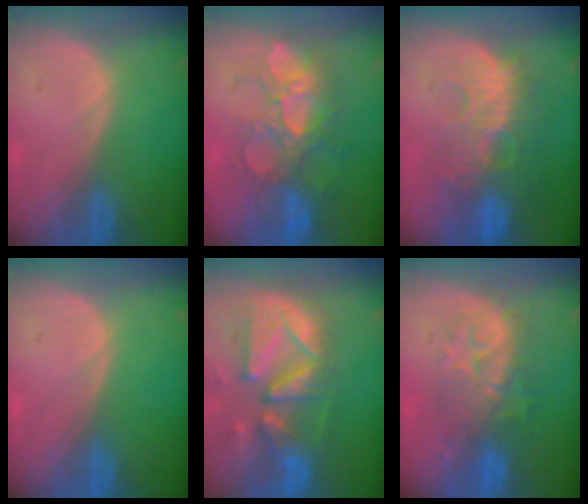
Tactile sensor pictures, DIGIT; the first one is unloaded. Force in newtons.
{"total": 9.7, "press": 9.3, "slide": 2.6}
{"total": 10.8, "press": 9.9, "slide": 4.2}
{"total": 0.0}
{"total": 13.2, "press": 11.3, "slide": 6.9}
{"total": 8.6, "press": 8.3, "slide": 2.1}